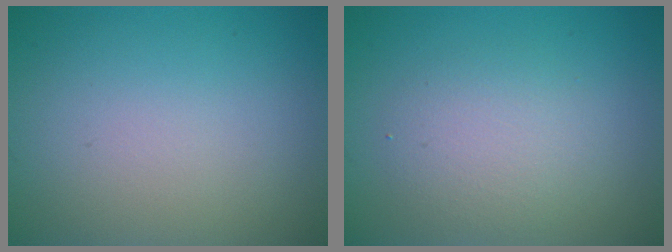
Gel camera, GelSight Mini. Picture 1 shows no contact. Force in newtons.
{"total": 2.9, "press": 2.9, "slide": 0.2}